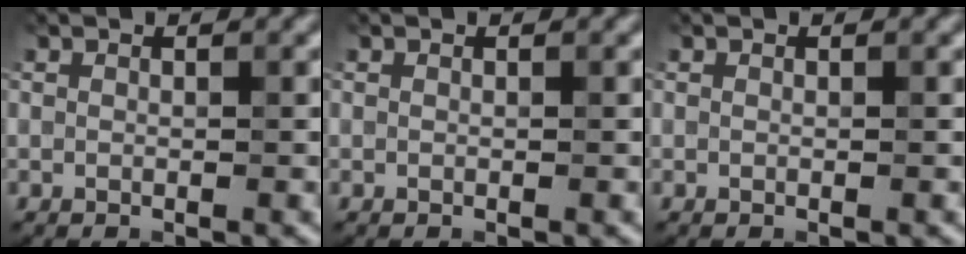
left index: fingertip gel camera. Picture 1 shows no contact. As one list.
[{"total": 0.0}, {"total": 0.0}]